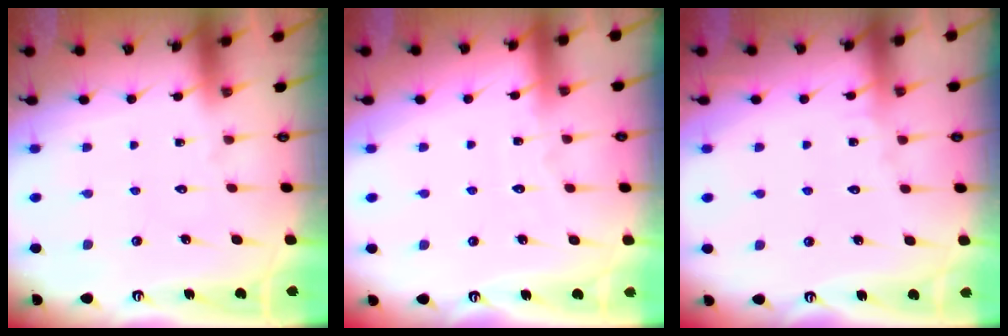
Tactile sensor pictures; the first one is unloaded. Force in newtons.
{"total": 2.4, "press": 2.4, "slide": 0.2}
{"total": 3.7, "press": 3.6, "slide": 0.4}